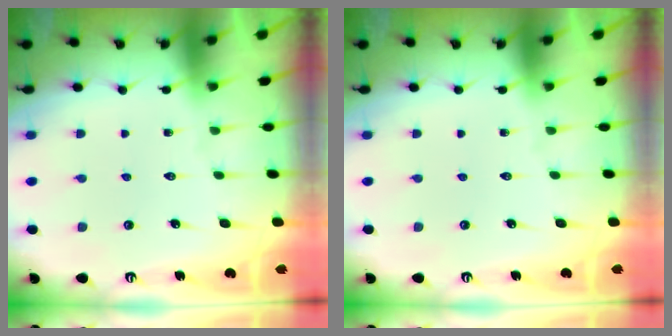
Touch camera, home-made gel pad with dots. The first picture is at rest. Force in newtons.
{"total": 0.0}